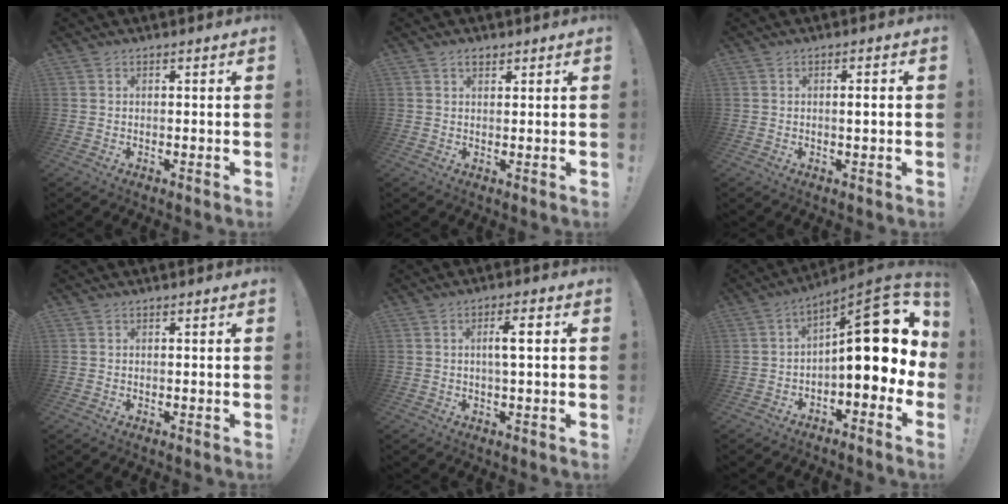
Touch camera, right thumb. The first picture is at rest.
{"total": 2.0, "force": [1.3, 1.0, 1.1], "torque": [-0.014, -0.003, 0.022]}
{"total": 1.8, "force": [0.1, 0.1, 1.8], "torque": [-0.023, -0.005, -0.003]}
{"total": 0.0}
{"total": 5.3, "force": [0.8, 0.8, 5.2], "torque": [-0.087, 0.002, 0.006]}
{"total": 18.0, "force": [2.6, 6.6, 16.5], "torque": [-0.224, -0.014, 0.046]}